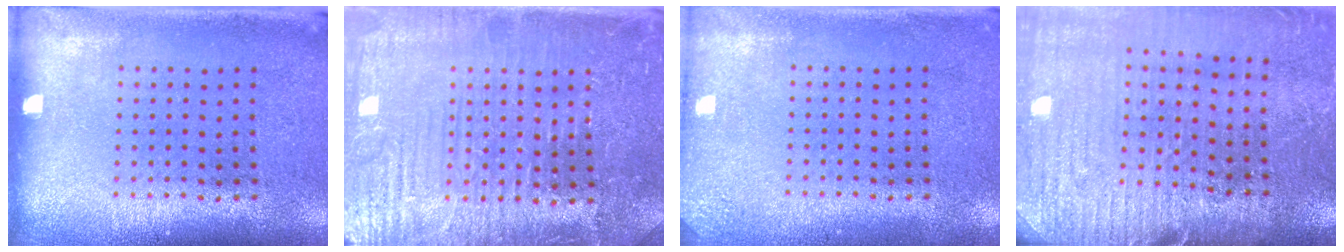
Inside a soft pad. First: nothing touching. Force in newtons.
{"total": 4.7, "press": 4.6, "slide": 1.1}
{"total": 1.6, "press": 1.6, "slide": 0.2}
{"total": 3.0, "press": 3.0, "slide": 0.4}